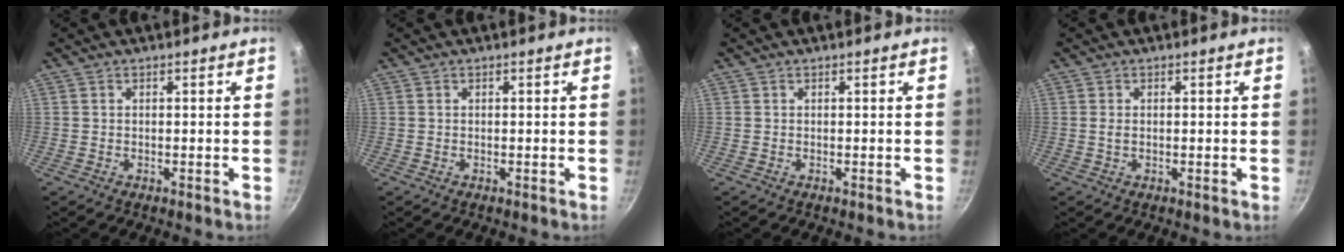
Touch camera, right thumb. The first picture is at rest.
{"total": 0.0}
{"total": 0.0}
{"total": 0.9, "force": [0.0, 0.4, 0.8], "torque": [-0.017, -0.003, 0.001]}